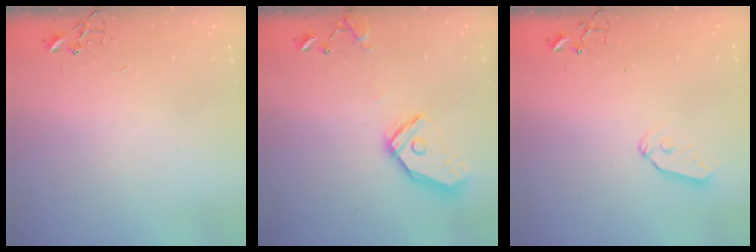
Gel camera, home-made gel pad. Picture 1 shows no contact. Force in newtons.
{"total": 15.9, "press": 15.7, "slide": 2.6}
{"total": 7.4, "press": 7.4, "slide": 0.5}